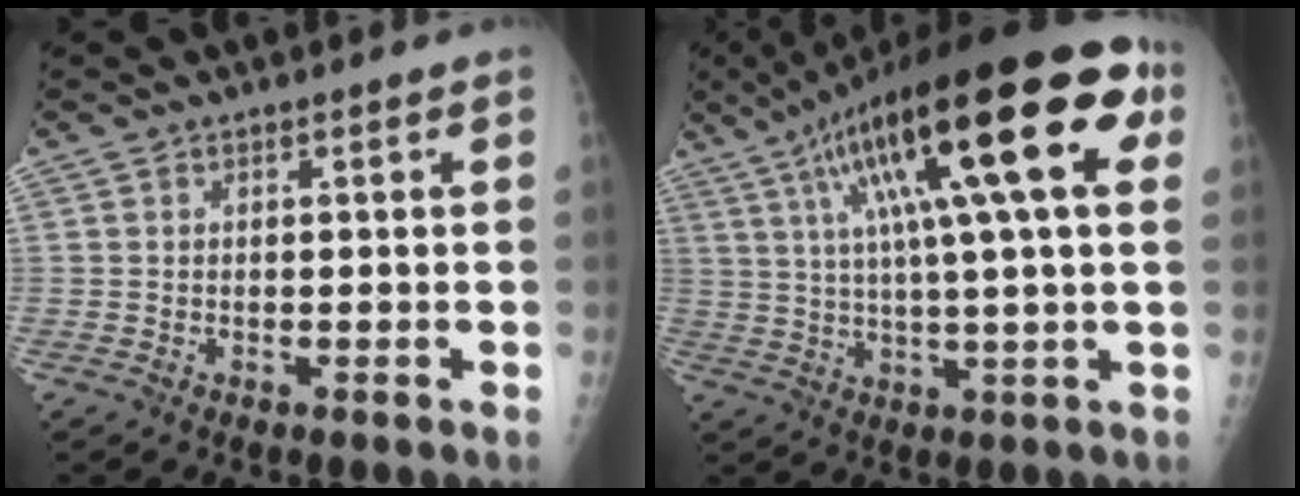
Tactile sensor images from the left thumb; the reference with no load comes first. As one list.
[{"total": 26.9, "force": [9.9, 5.9, 24.3], "torque": [-0.380, 0.023, 0.148]}]